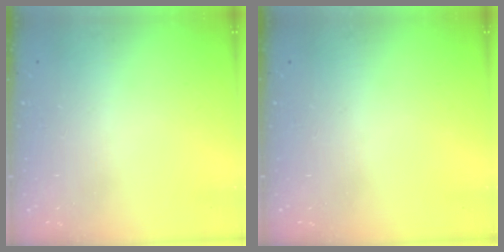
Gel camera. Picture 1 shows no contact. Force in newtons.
{"total": 0.0}